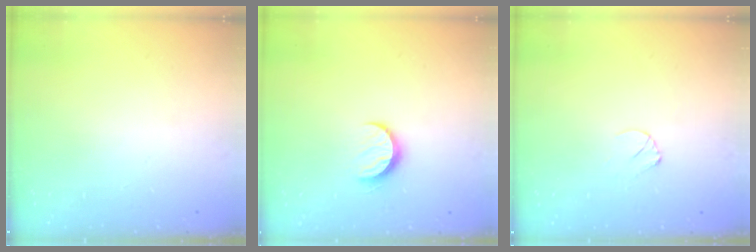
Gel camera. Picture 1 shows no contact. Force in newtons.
{"total": 7.3, "press": 7.2, "slide": 0.7}
{"total": 3.2, "press": 3.1, "slide": 0.4}